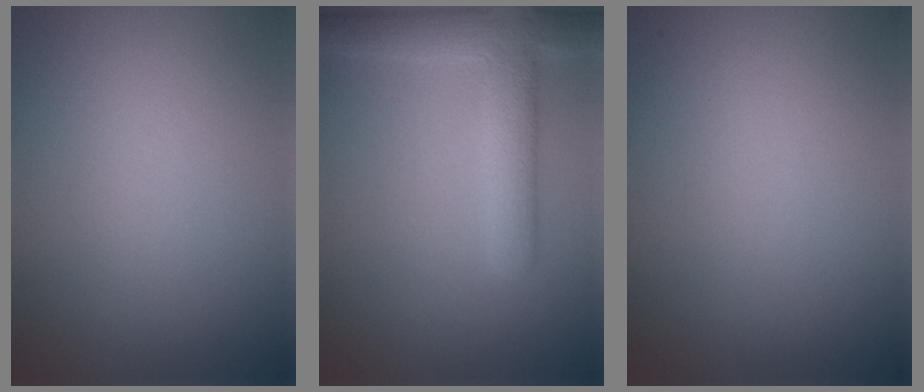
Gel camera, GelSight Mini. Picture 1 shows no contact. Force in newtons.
{"total": 5.3, "press": 5.3, "slide": 0.4}
{"total": 0.0}